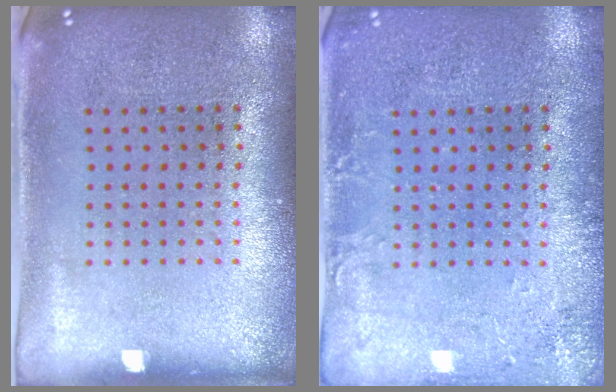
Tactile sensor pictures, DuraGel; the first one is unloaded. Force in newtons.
{"total": 2.1, "press": 2.1, "slide": 0.1}